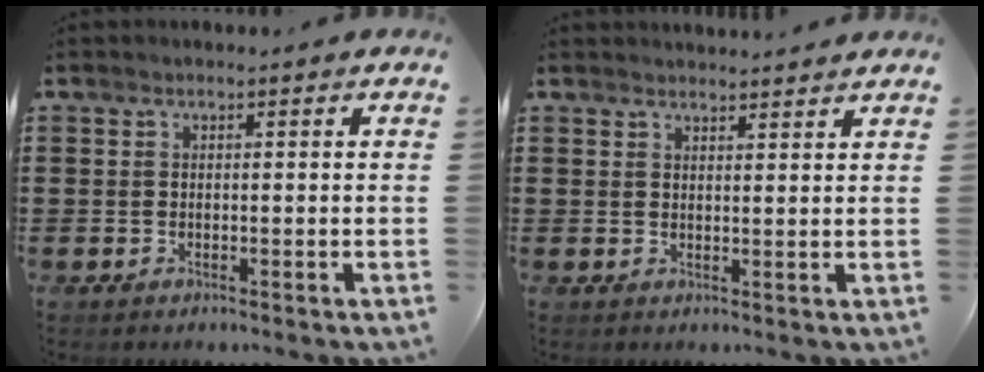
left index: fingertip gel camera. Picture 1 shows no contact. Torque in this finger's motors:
{"motor_torque": [0.42, -0.22, 0.31, 0.10]}